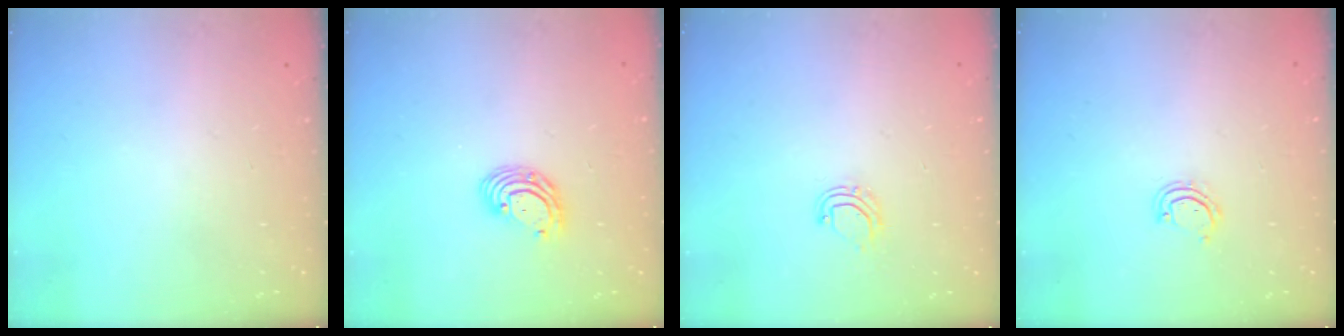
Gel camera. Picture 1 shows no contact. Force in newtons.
{"total": 6.4, "press": 6.3, "slide": 1.2}
{"total": 6.4, "press": 6.4, "slide": 0.4}
{"total": 3.7, "press": 3.6, "slide": 0.3}